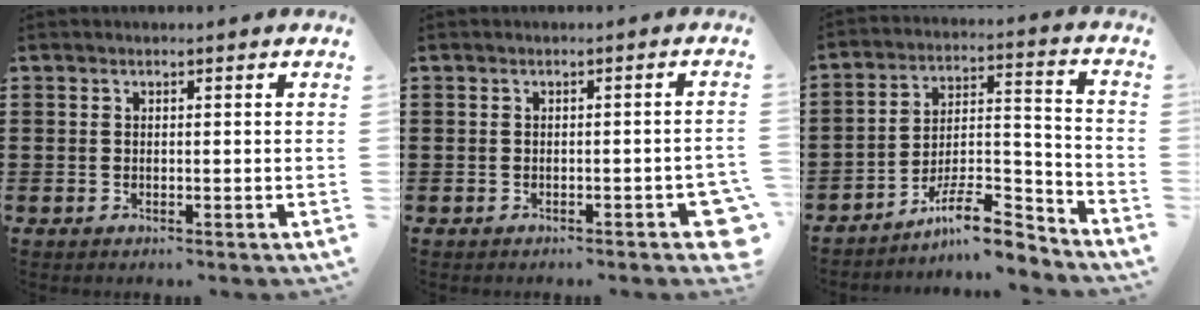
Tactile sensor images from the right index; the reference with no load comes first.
{"total": 1.9, "force": [-1.1, 0.6, 1.5], "torque": [-0.025, -0.001, -0.020]}
{"total": 11.1, "force": [-9.1, 2.6, 5.8], "torque": [-0.084, 0.032, -0.170]}